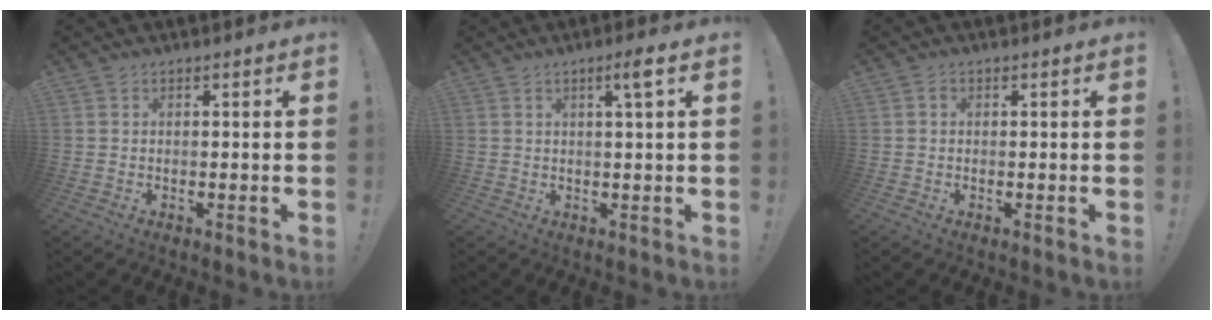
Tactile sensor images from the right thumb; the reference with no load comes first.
{"total": 3.8, "force": [1.5, -0.2, 3.5], "torque": [-0.058, -0.002, 0.018]}
{"total": 0.7, "force": [-0.1, 0.6, 0.2], "torque": [-0.008, 0.004, -0.001]}